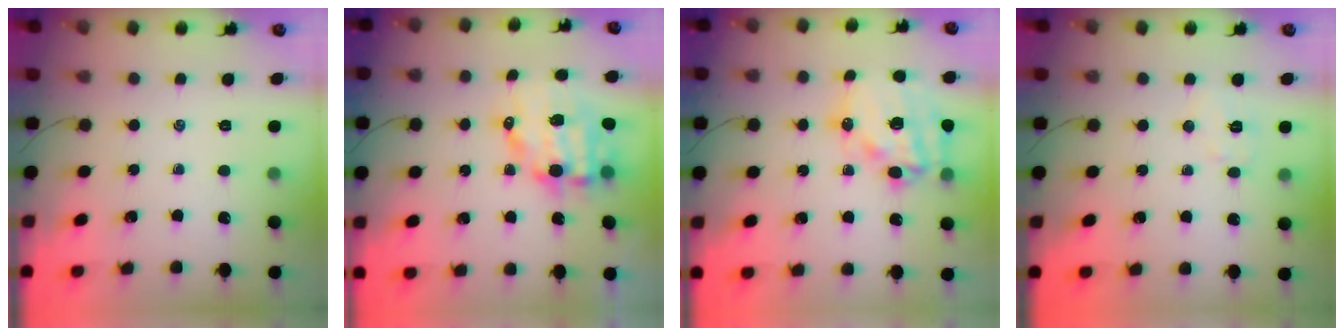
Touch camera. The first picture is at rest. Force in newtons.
{"total": 12.0, "press": 11.7, "slide": 2.4}
{"total": 17.6, "press": 17.2, "slide": 3.7}
{"total": 5.1, "press": 5.0, "slide": 0.8}